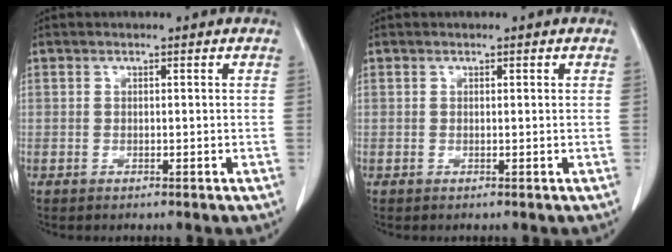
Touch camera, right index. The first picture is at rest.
{"total": 0.0}